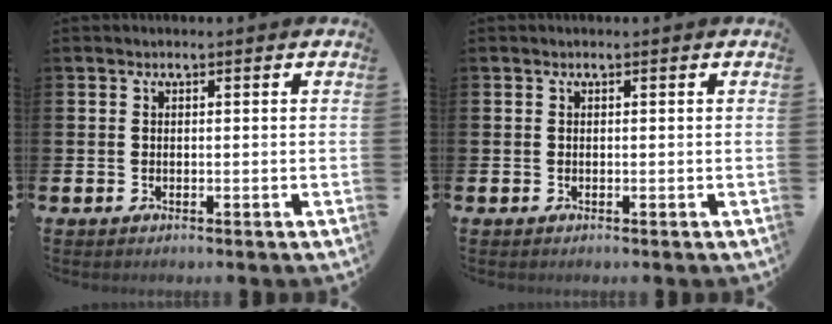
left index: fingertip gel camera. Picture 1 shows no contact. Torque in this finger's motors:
{"motor_torque": [-0.01, -0.01, 0.01, -0.01]}